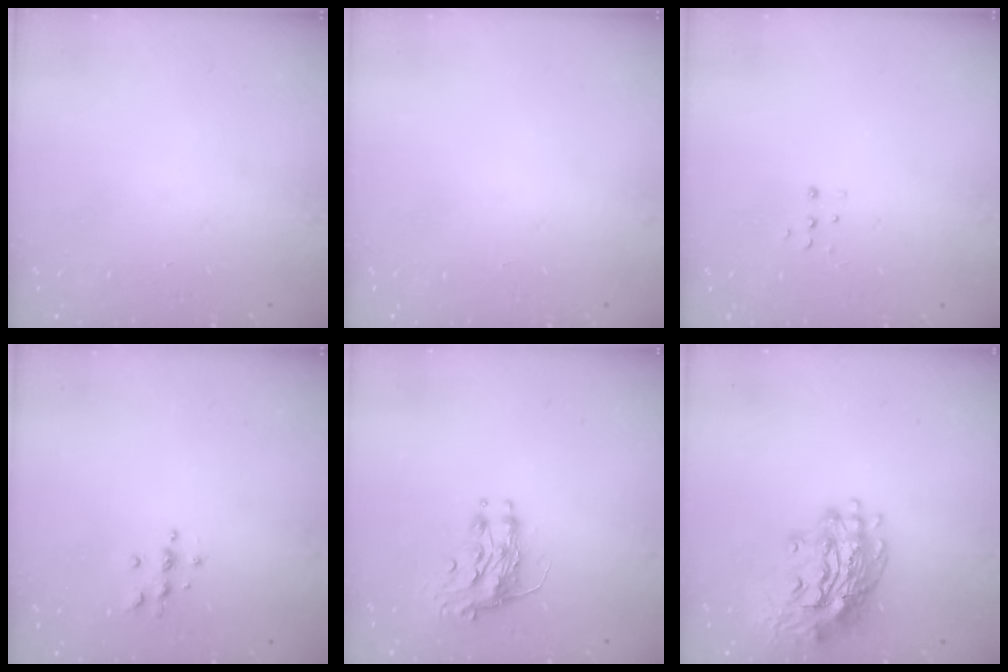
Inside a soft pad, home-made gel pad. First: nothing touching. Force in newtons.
{"total": 0.0}
{"total": 3.8, "press": 3.7, "slide": 0.7}
{"total": 4.7, "press": 4.6, "slide": 0.5}
{"total": 8.3, "press": 8.3, "slide": 0.1}
{"total": 16.1, "press": 16.0, "slide": 1.7}